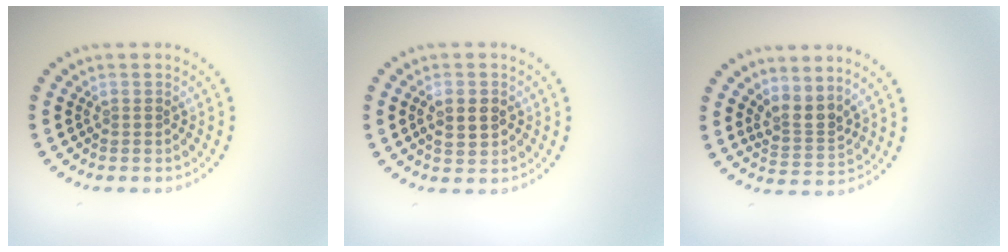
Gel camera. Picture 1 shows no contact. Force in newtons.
{"total": 2.7, "press": 2.7, "slide": 0.1}
{"total": 2.5, "press": 1.9, "slide": 1.7}